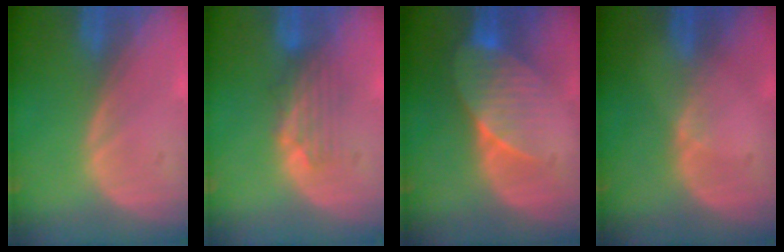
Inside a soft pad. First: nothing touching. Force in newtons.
{"total": 4.2, "press": 3.7, "slide": 2.0}
{"total": 7.5, "press": 6.8, "slide": 3.0}
{"total": 1.4, "press": 0.9, "slide": 1.1}